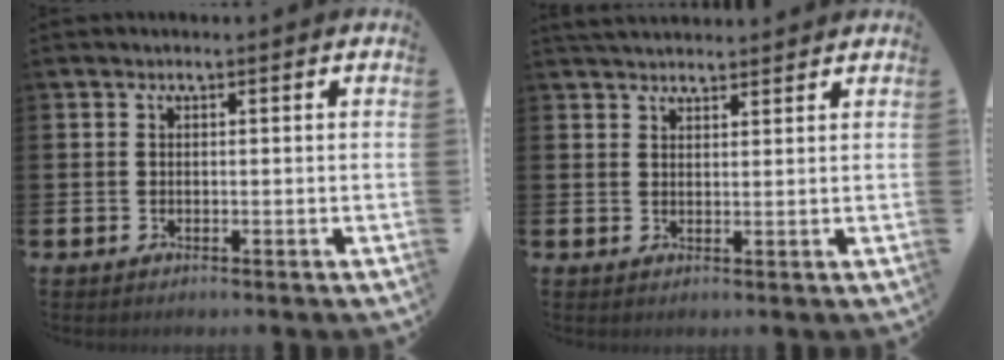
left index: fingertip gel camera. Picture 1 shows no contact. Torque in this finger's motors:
{"motor_torque": [0.10, -0.69, 0.57, 0.10]}